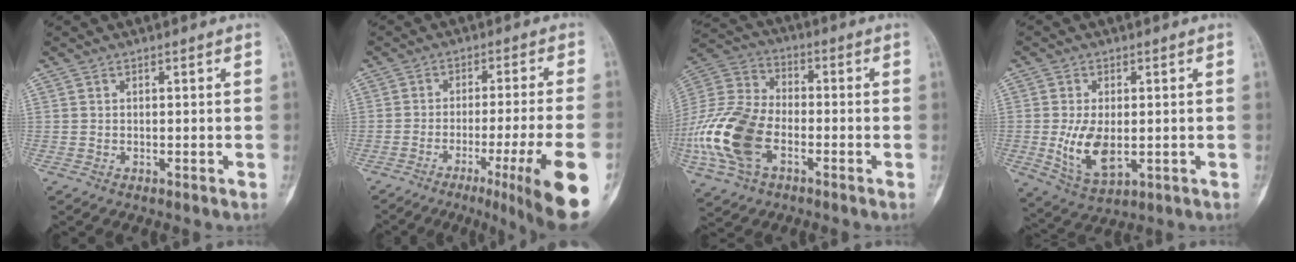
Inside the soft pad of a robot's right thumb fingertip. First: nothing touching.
{"total": 16.0, "force": [-7.2, 0.1, 14.3], "torque": [-0.174, 0.005, -0.104]}
{"total": 18.7, "force": [-5.6, 11.5, 13.7], "torque": [-0.300, 0.018, -0.109]}
{"total": 8.7, "force": [-0.7, 4.8, 7.3], "torque": [-0.131, -0.013, -0.001]}